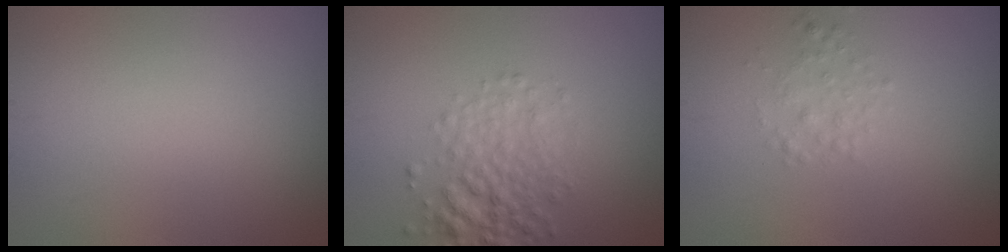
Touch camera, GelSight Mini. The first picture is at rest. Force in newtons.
{"total": 3.8, "press": 3.8, "slide": 0.1}
{"total": 1.3, "press": 1.3, "slide": 0.0}